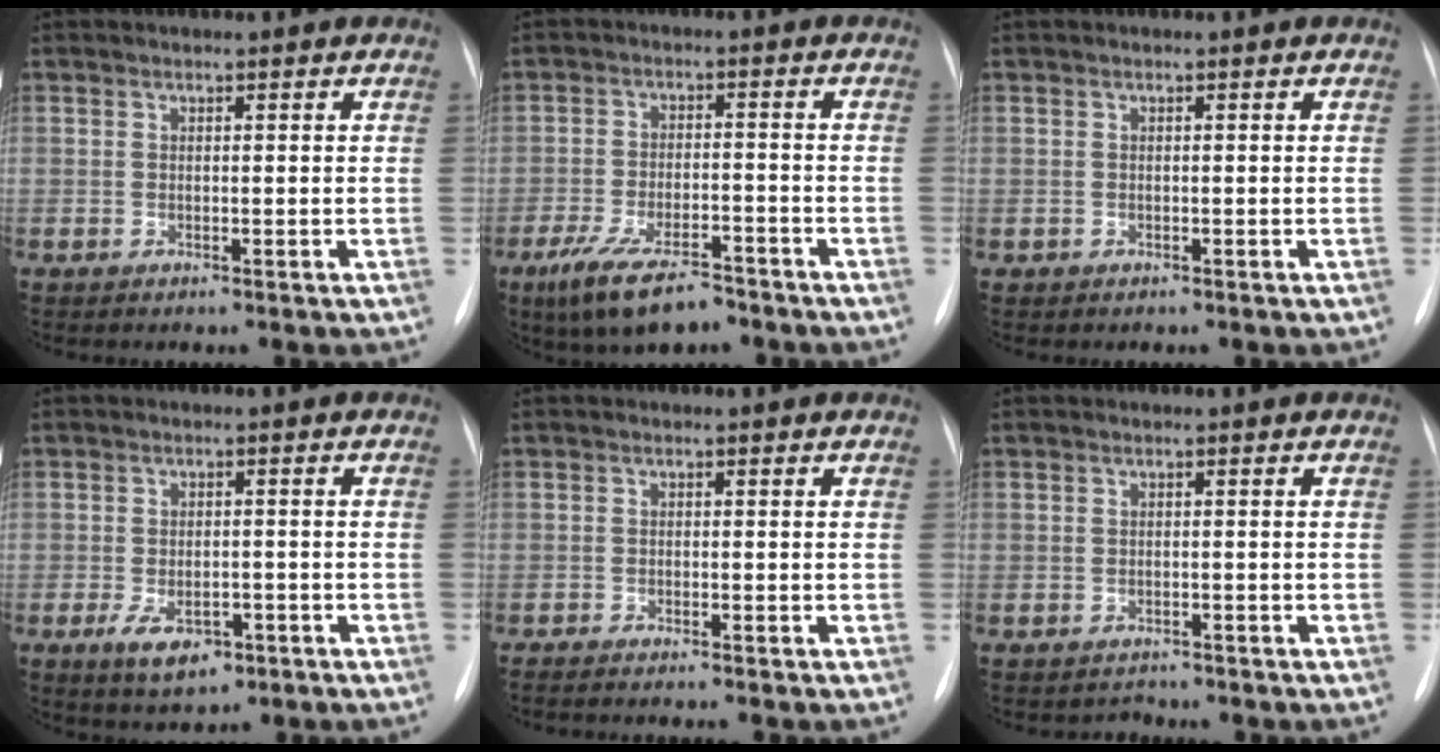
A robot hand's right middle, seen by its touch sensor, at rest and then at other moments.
{"total": 10.1, "force": [-7.3, 3.2, 6.2], "torque": [-0.120, -0.017, -0.122]}
{"total": 0.0}
{"total": 5.4, "force": [-2.7, 2.8, 3.8], "torque": [-0.071, -0.005, -0.035]}
{"total": 4.2, "force": [-3.7, 0.0, 2.1], "torque": [-0.030, -0.009, -0.048]}
{"total": 1.3, "force": [-1.1, 0.4, -0.6], "torque": [0.002, -0.006, -0.016]}